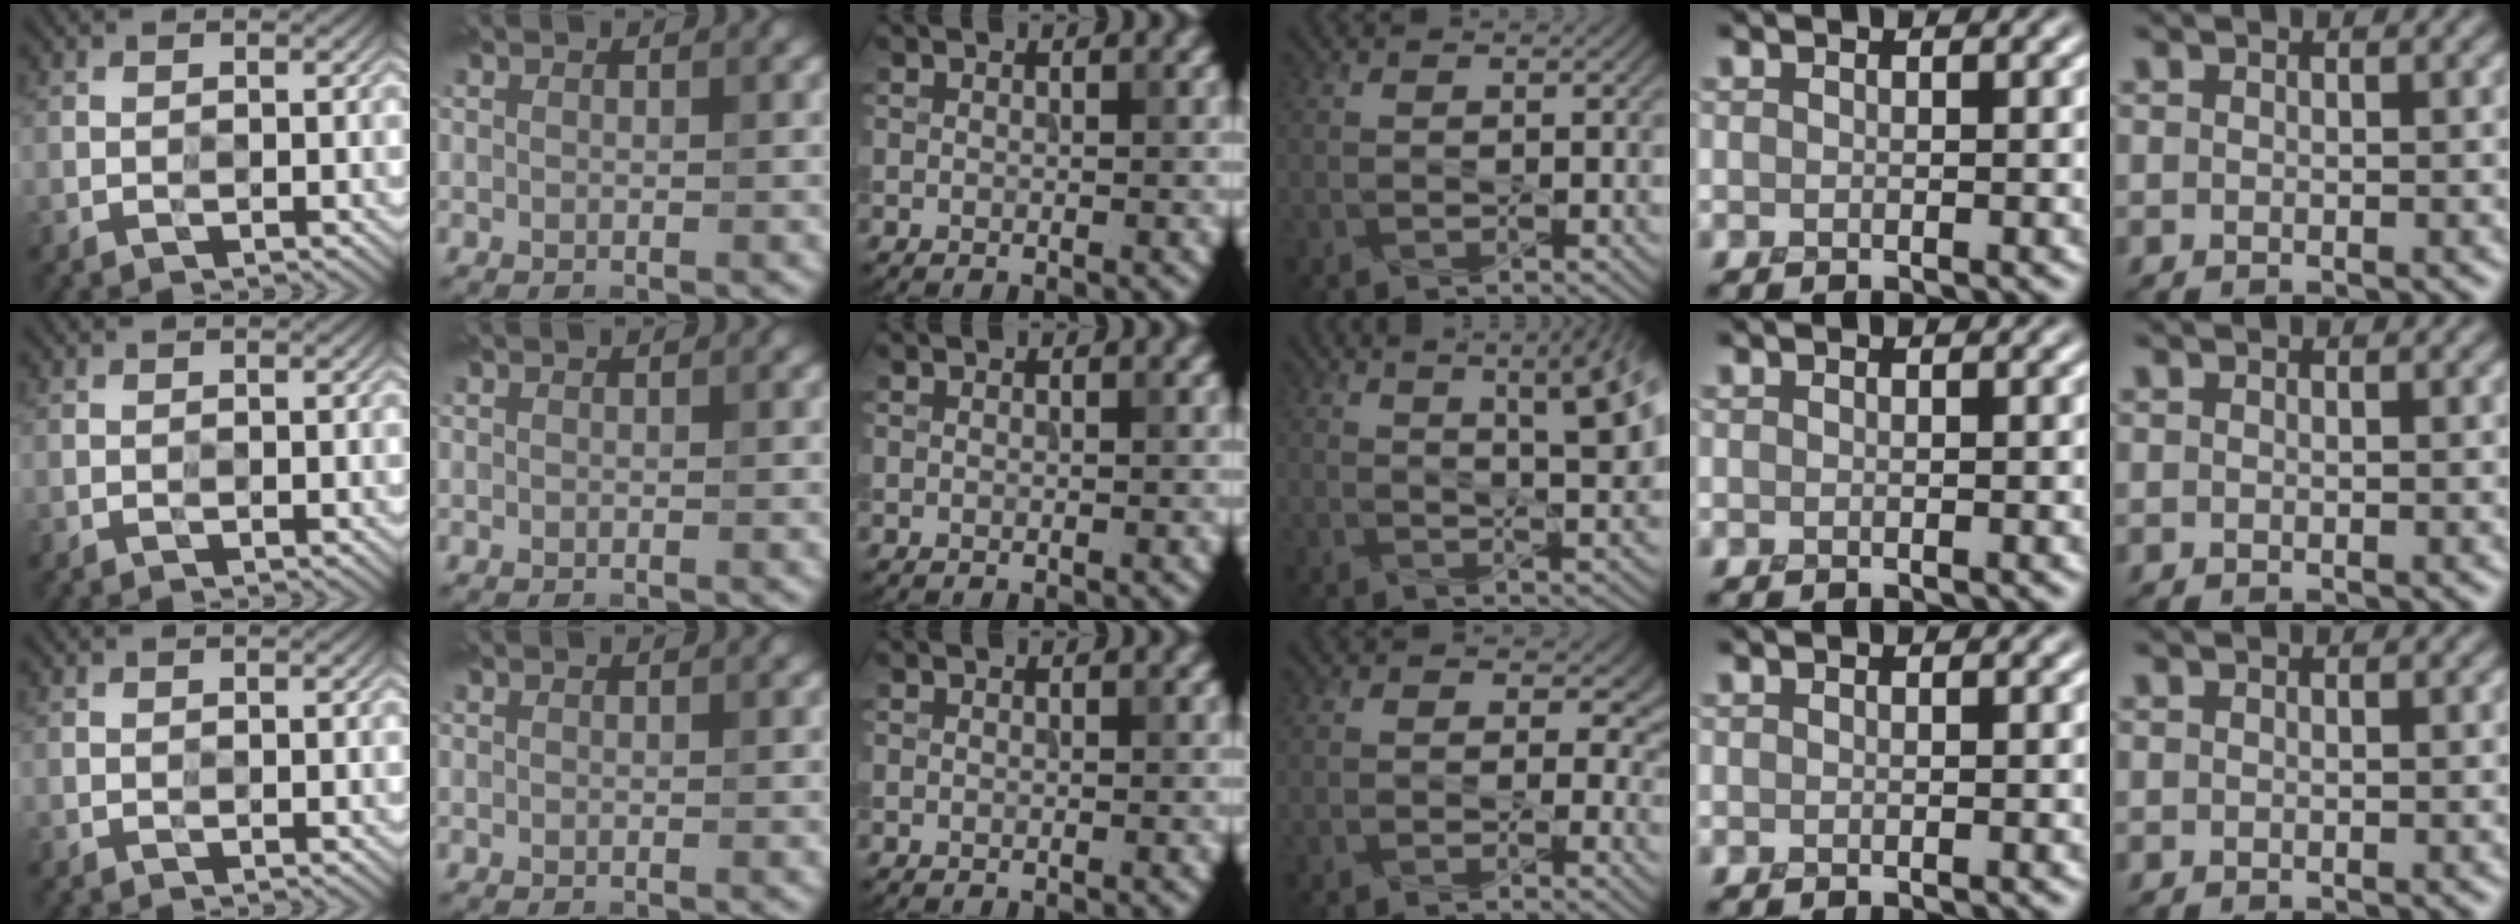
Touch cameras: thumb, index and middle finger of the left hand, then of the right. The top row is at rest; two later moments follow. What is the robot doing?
{"motion": "press", "object": "syringe"}